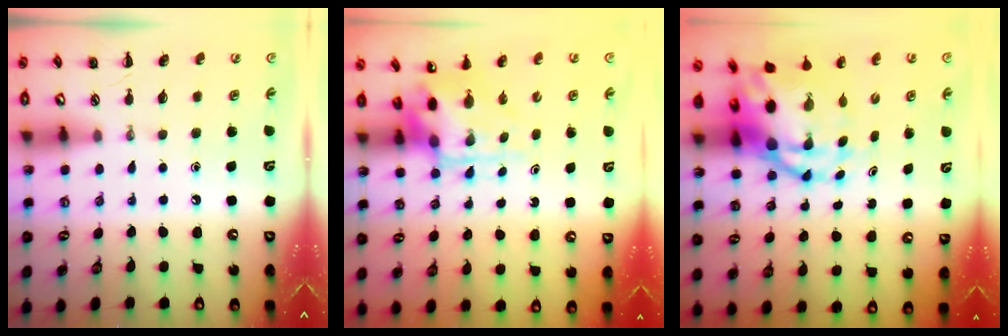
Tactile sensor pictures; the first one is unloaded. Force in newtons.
{"total": 5.6, "press": 5.4, "slide": 1.4}
{"total": 11.5, "press": 11.1, "slide": 3.2}